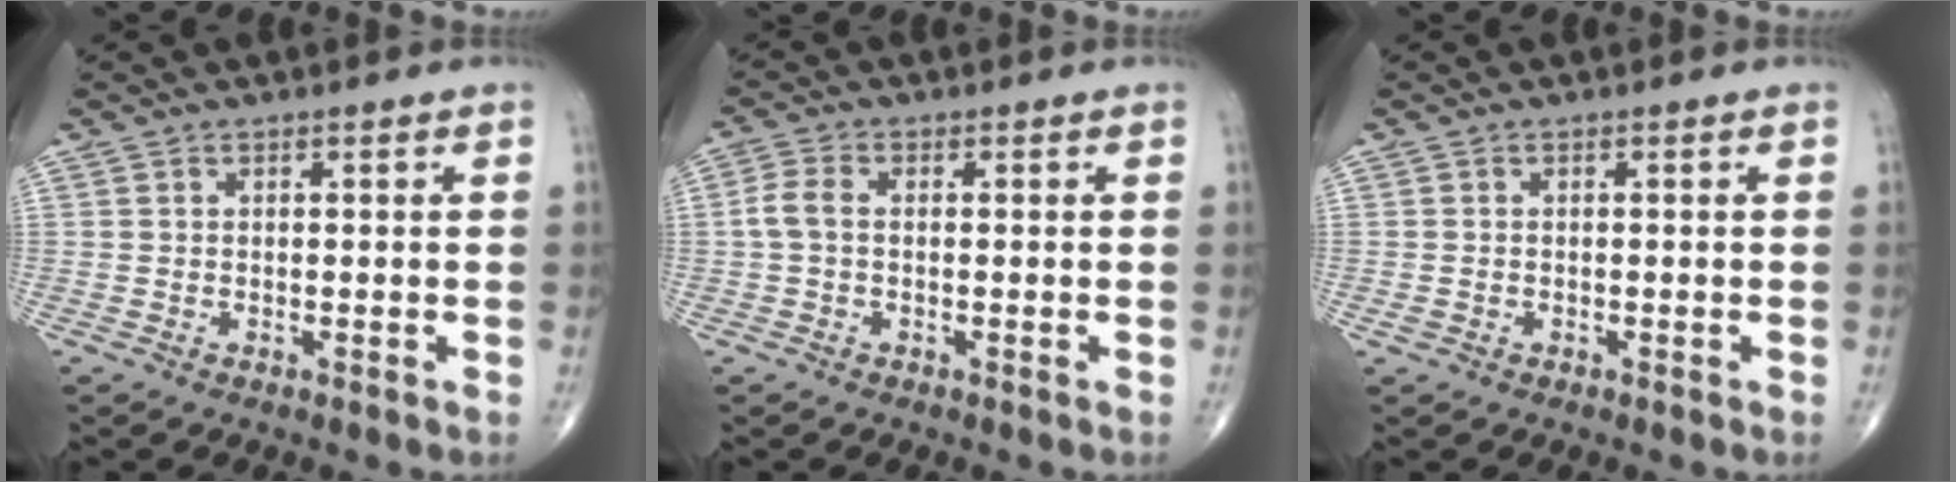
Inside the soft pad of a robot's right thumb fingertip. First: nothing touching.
{"total": 3.4, "force": [-0.2, 2.1, 2.6], "torque": [-0.061, 0.008, -0.009]}
{"total": 0.9, "force": [-0.4, 0.7, 0.4], "torque": [-0.013, 0.003, -0.005]}